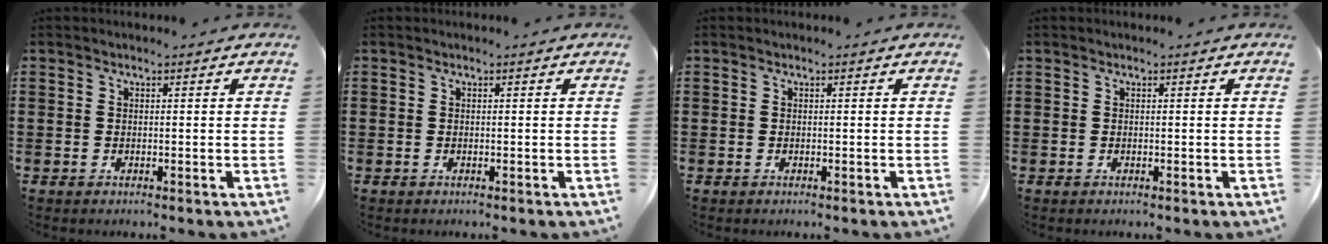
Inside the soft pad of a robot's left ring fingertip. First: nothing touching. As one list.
[{"total": 0.0}, {"total": 0.0}, {"total": 0.0}]